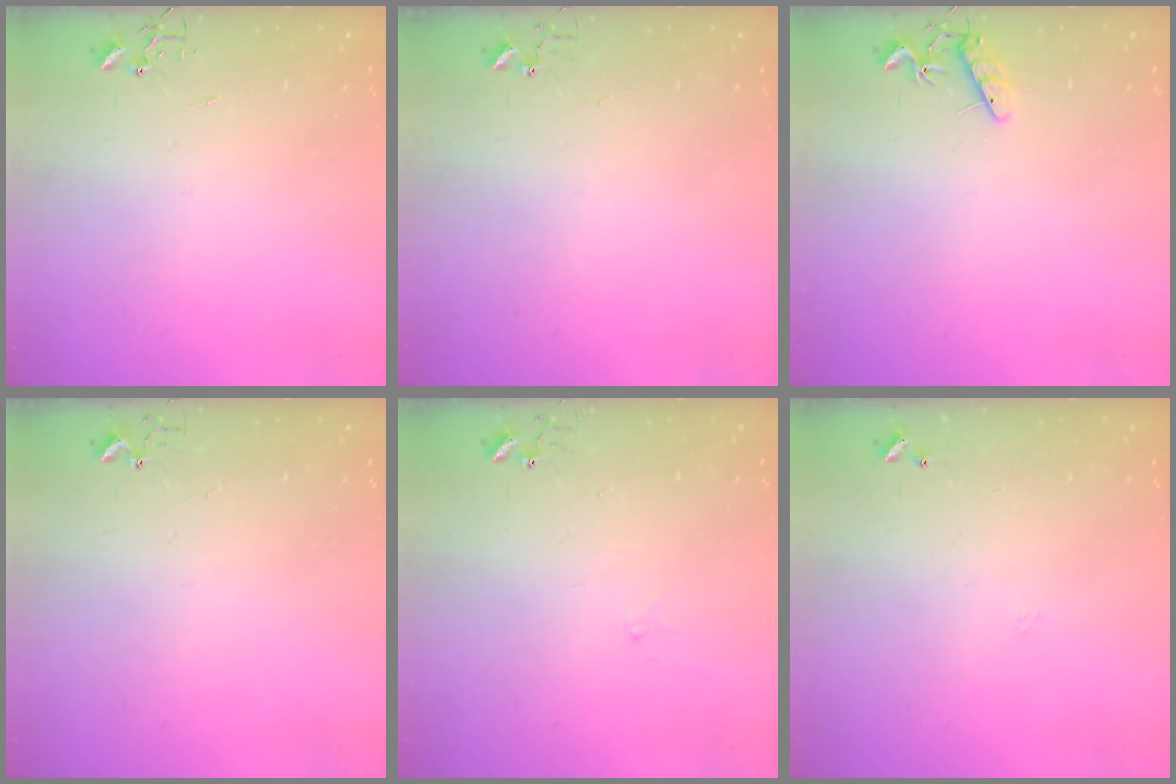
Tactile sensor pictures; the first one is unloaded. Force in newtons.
{"total": 3.9, "press": 3.9, "slide": 0.3}
{"total": 7.5, "press": 7.4, "slide": 0.6}
{"total": 2.9, "press": 2.9, "slide": 0.3}
{"total": 4.7, "press": 4.6, "slide": 0.4}
{"total": 3.8, "press": 3.8, "slide": 0.5}